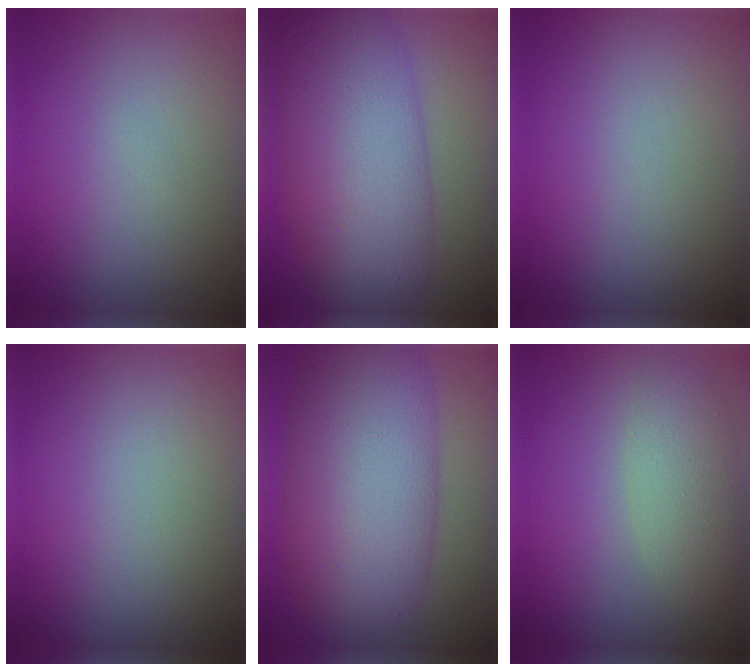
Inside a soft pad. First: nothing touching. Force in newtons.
{"total": 10.4, "press": 10.4, "slide": 0.4}
{"total": 0.0}
{"total": 0.0}
{"total": 11.8, "press": 11.8, "slide": 0.2}
{"total": 3.6, "press": 3.6, "slide": 0.2}